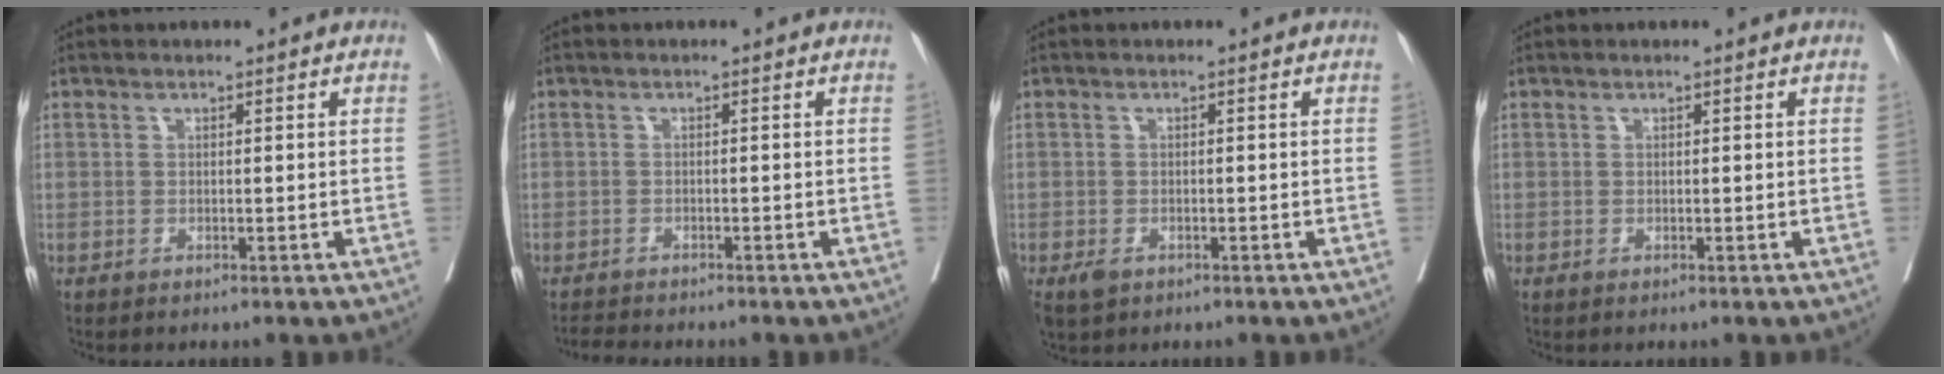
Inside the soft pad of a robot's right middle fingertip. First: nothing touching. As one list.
[{"total": 3.0, "force": [-2.9, 0.2, 0.7], "torque": [-0.012, -0.012, -0.046]}, {"total": 2.2, "force": [-1.2, 1.3, 1.2], "torque": [-0.025, -0.004, -0.014]}, {"total": 0.0}]